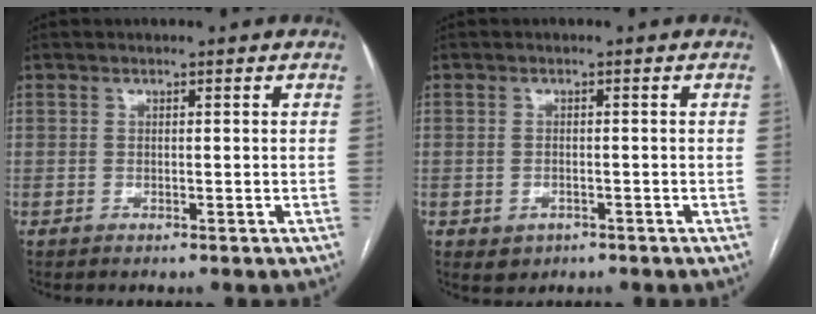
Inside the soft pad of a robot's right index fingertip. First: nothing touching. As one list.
[{"total": 2.2, "force": [-0.9, 1.7, 1.0], "torque": [-0.016, 0.001, -0.002]}]